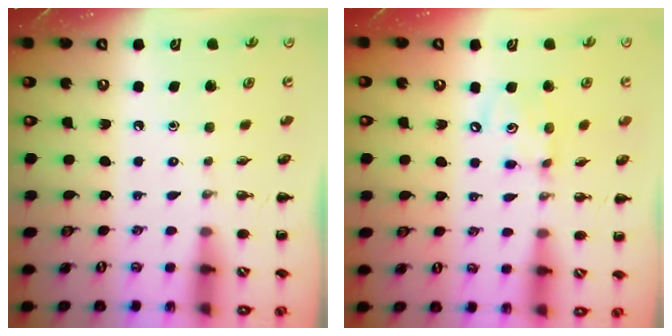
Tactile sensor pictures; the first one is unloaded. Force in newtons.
{"total": 7.8, "press": 7.6, "slide": 1.4}